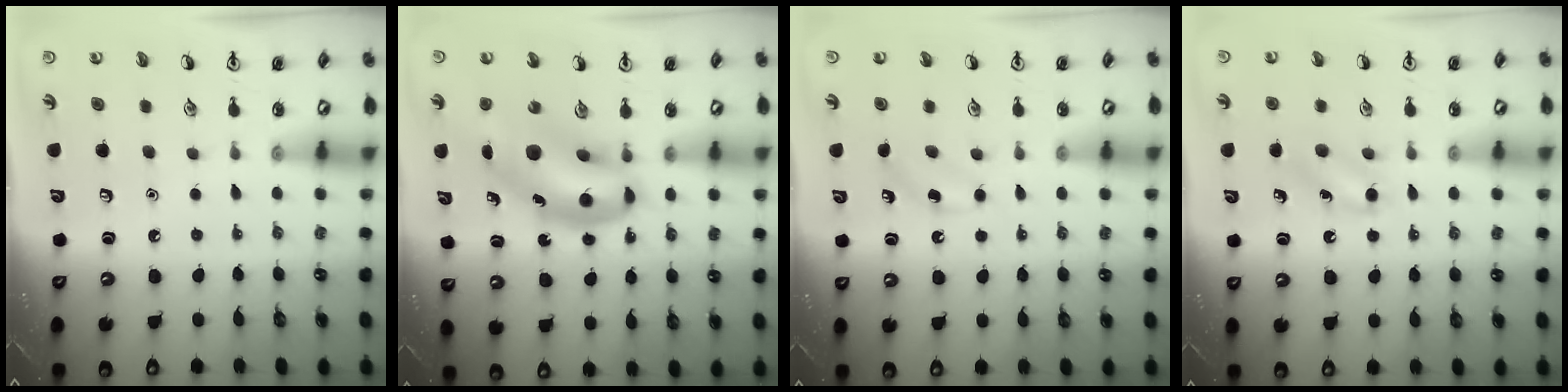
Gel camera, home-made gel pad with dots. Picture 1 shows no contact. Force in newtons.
{"total": 12.5, "press": 12.0, "slide": 3.4}
{"total": 2.6, "press": 2.4, "slide": 0.8}
{"total": 7.4, "press": 7.2, "slide": 1.6}